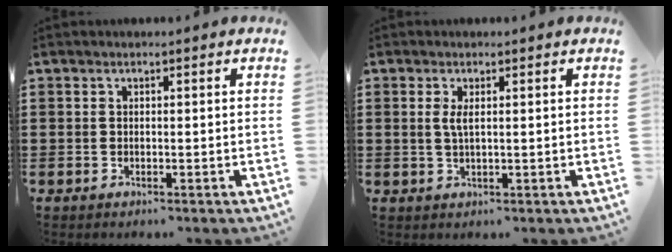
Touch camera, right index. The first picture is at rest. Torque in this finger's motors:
{"motor_torque": [0.40, -0.05, 0.27, 0.08]}